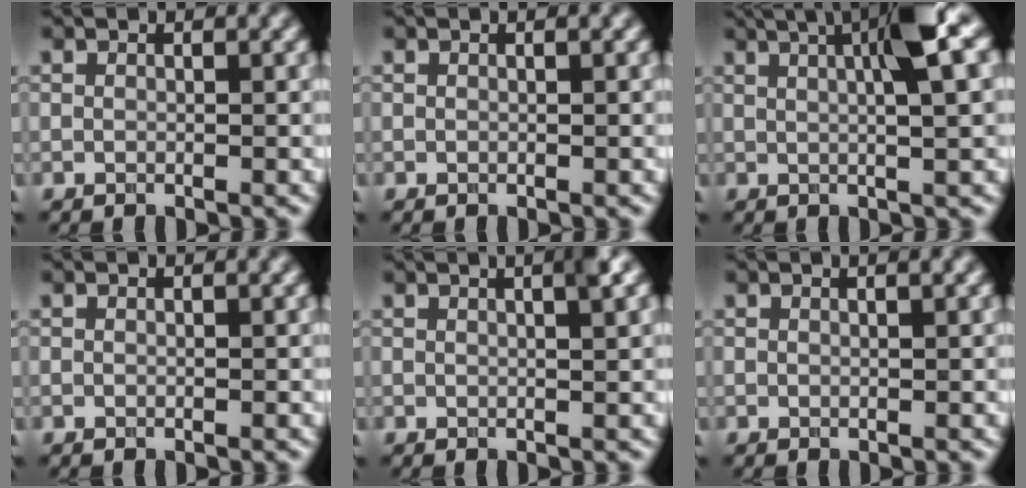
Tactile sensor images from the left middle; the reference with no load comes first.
{"total": 0.0}
{"total": 7.0, "force": [2.3, 1.4, 6.5], "torque": [-0.084, 0.016, 0.030]}
{"total": 0.0}
{"total": 2.8, "force": [1.3, 0.7, 2.4], "torque": [-0.019, 0.011, 0.004]}
{"total": 0.7, "force": [0.4, 0.1, 0.6], "torque": [-0.006, 0.002, 0.004]}